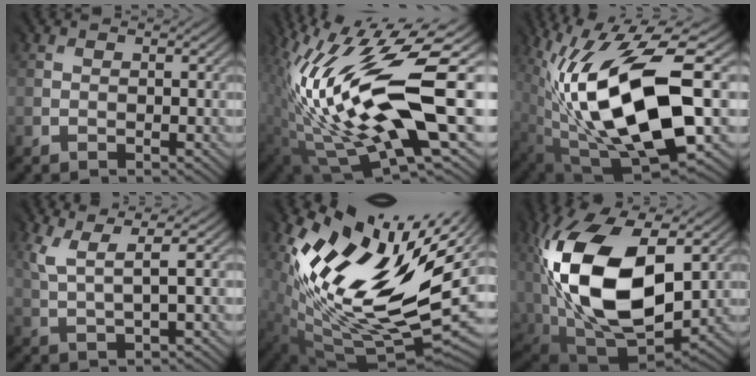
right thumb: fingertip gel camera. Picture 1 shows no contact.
{"total": 17.3, "force": [-0.2, 5.3, 16.4], "torque": [-0.319, 0.005, 0.003]}
{"total": 16.8, "force": [-0.2, 7.6, 15.0], "torque": [-0.313, -0.016, 0.008]}
{"total": 3.6, "force": [1.9, 0.4, 3.0], "torque": [-0.069, -0.001, 0.047]}
{"total": 18.1, "force": [5.7, 8.2, 15.1], "torque": [-0.269, -0.012, 0.125]}
{"total": 18.7, "force": [3.0, 11.3, 14.5], "torque": [-0.336, -0.008, 0.058]}